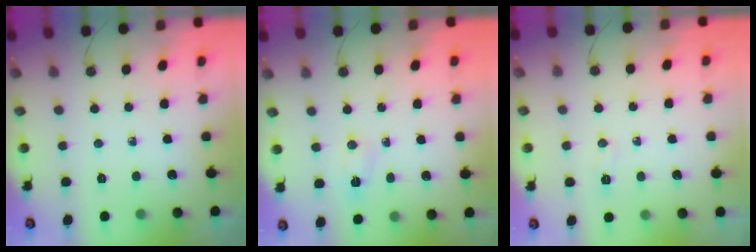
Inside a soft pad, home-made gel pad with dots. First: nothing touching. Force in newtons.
{"total": 2.1, "press": 2.0, "slide": 0.4}
{"total": 3.9, "press": 3.9, "slide": 0.6}